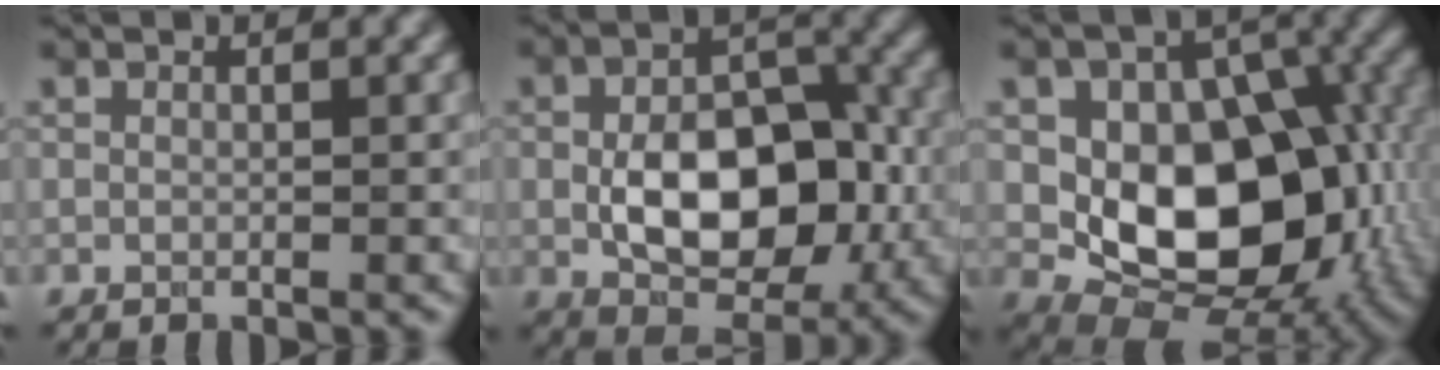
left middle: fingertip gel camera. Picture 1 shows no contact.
{"total": 9.5, "force": [-1.1, 5.9, 7.3], "torque": [-0.124, -0.002, -0.013]}
{"total": 11.9, "force": [-1.2, 7.8, 8.9], "torque": [-0.129, -0.003, -0.016]}